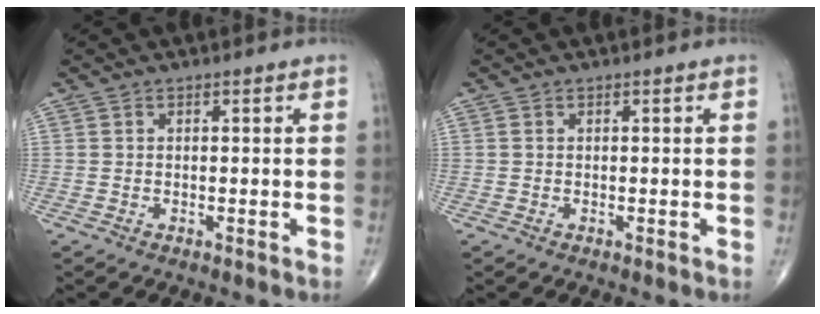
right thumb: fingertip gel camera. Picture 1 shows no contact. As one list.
[{"total": 0.0}]